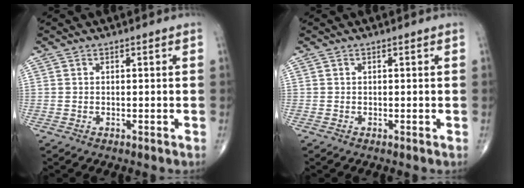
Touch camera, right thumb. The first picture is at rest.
{"total": 0.0}